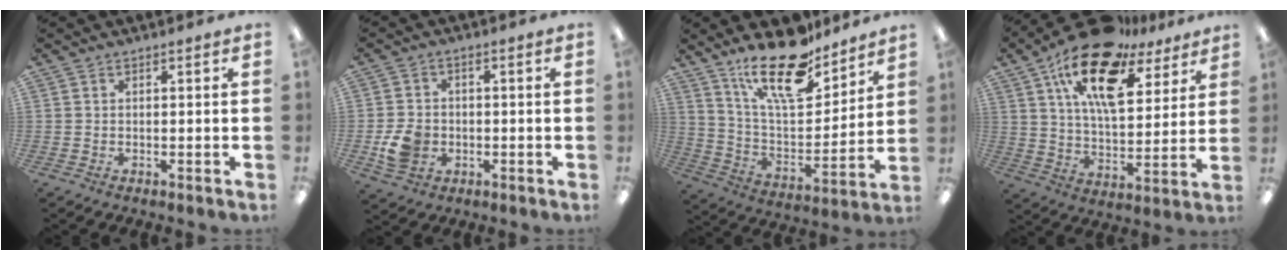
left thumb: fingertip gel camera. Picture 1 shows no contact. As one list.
[{"total": 6.8, "force": [-1.8, 5.5, 3.6], "torque": [-0.062, 0.003, -0.033]}, {"total": 20.4, "force": [15.1, 7.5, 11.4], "torque": [-0.203, -0.089, 0.261]}, {"total": 20.0, "force": [12.2, 9.1, 13.0], "torque": [-0.221, -0.058, 0.211]}]